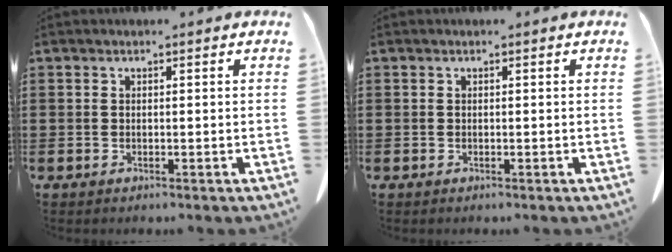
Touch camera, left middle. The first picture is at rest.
{"total": 0.0}